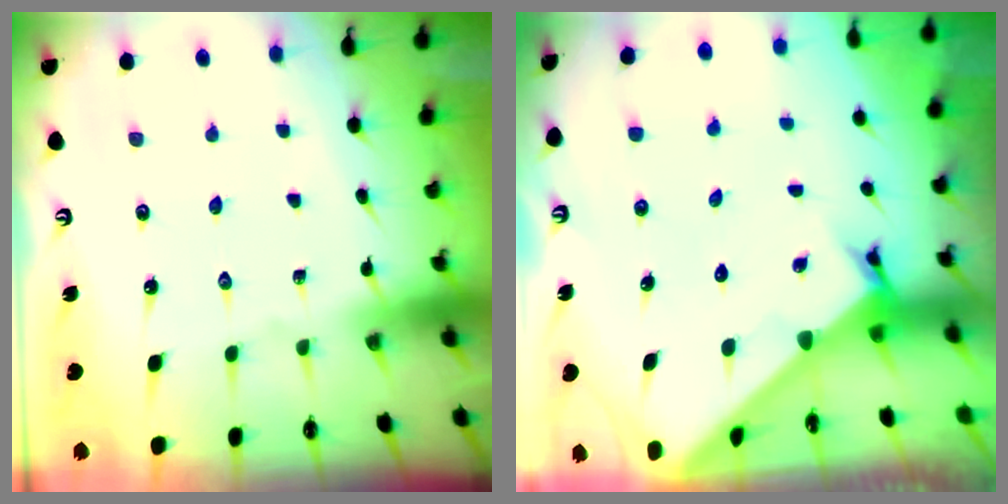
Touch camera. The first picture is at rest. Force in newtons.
{"total": 2.9, "press": 2.9, "slide": 0.2}